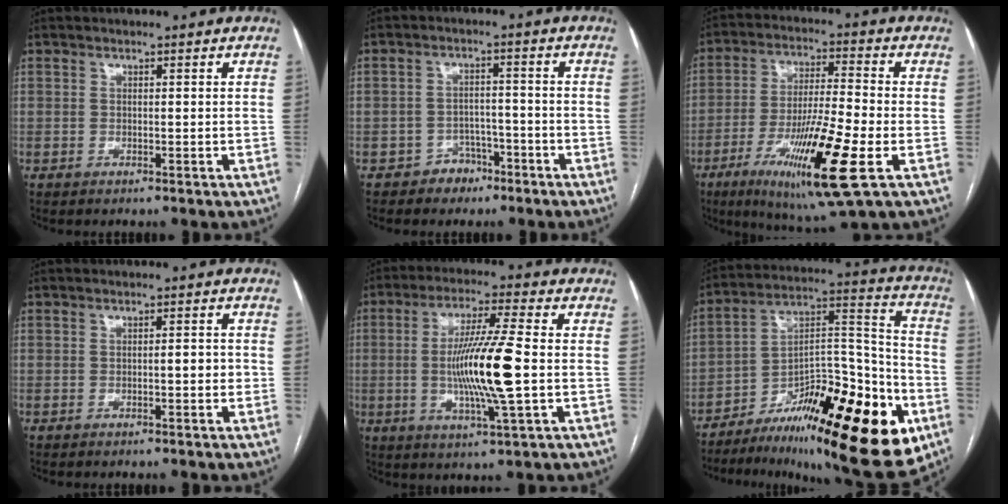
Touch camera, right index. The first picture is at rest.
{"total": 4.1, "force": [-2.6, 3.2, 0.3], "torque": [0.003, 0.015, -0.036]}
{"total": 17.1, "force": [-6.6, 1.4, 15.7], "torque": [-0.285, -0.028, -0.110]}
{"total": 1.8, "force": [-0.5, 0.5, 1.6], "torque": [-0.020, 0.004, -0.008]}
{"total": 13.0, "force": [-1.0, 0.0, 13.0], "torque": [-0.247, -0.007, -0.022]}
{"total": 28.6, "force": [-14.6, 7.4, 23.4], "torque": [-0.295, 0.016, -0.218]}